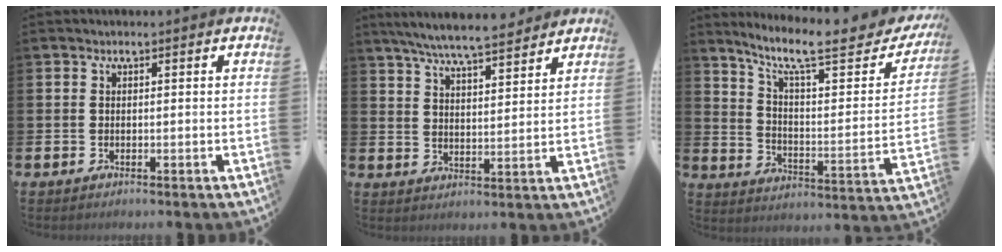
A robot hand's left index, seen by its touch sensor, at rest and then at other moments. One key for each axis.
{"total": 7.2, "fx": 6.8, "fy": 0.6, "fz": 2.4, "tx": -0.063, "ty": -0.036, "tz": 0.120}
{"total": 10.2, "fx": 7.8, "fy": 2.2, "fz": 6.2, "tx": -0.128, "ty": -0.055, "tz": 0.119}